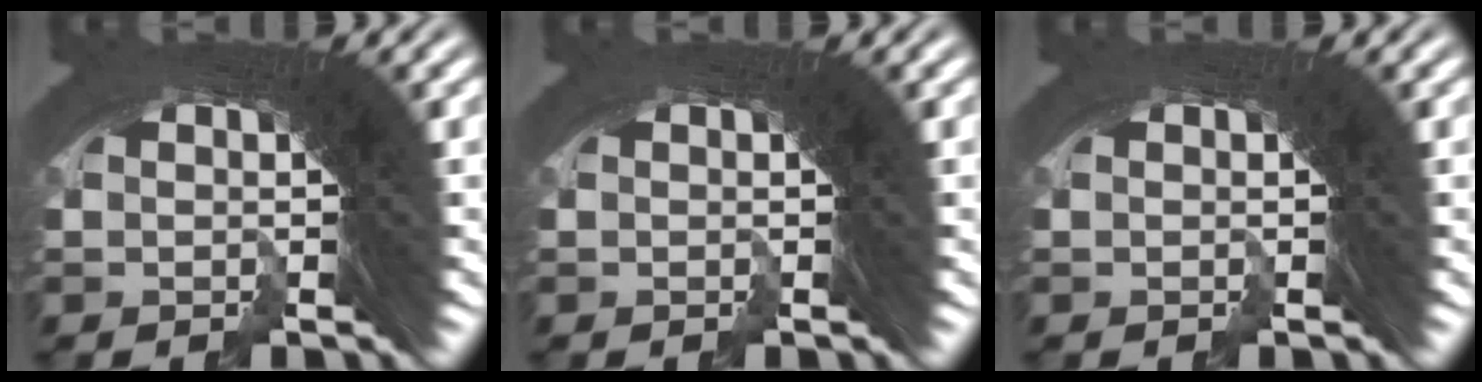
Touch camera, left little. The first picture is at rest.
{"total": 0.0}
{"total": 0.0}